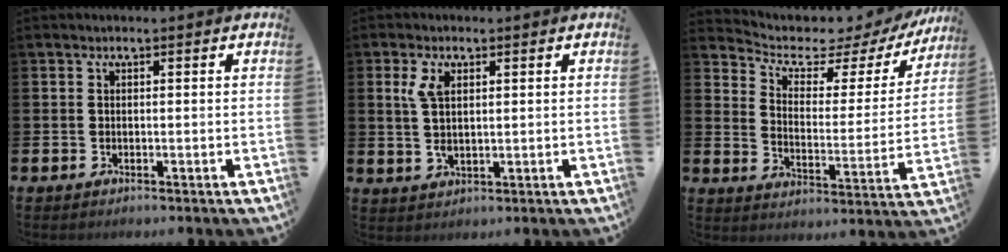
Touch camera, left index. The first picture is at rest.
{"total": 4.0, "force": [1.7, 1.9, 3.0], "torque": [-0.051, 0.002, 0.027]}
{"total": 5.5, "force": [4.9, 1.8, 1.7], "torque": [-0.067, -0.037, 0.077]}